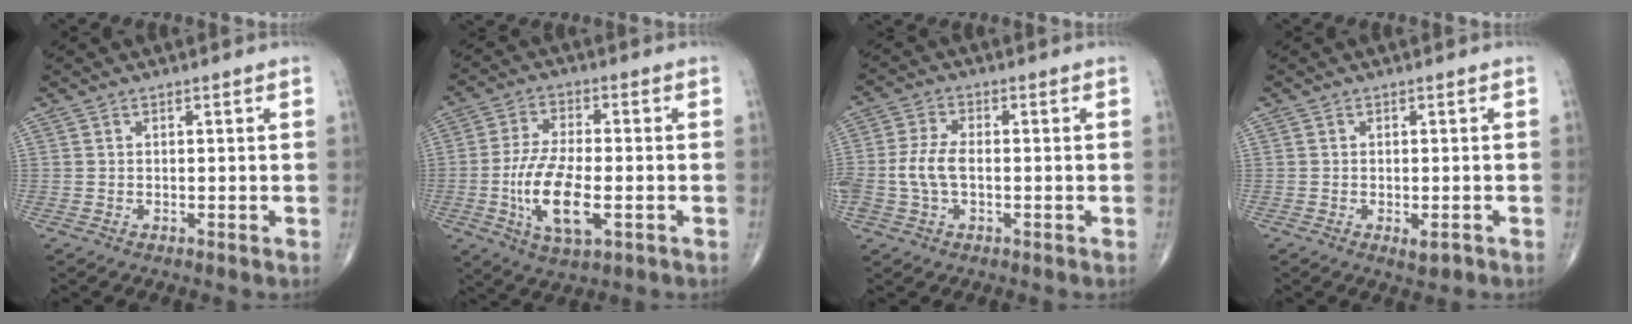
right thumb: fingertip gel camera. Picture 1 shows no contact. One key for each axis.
{"total": 12.4, "fx": -2.9, "fy": 5.1, "fz": 10.9, "tx": -0.209, "ty": 0.003, "tz": -0.052}
{"total": 6.1, "fx": -0.9, "fy": 3.4, "fz": 4.9, "tx": -0.119, "ty": 0.014, "tz": -0.019}
{"total": 2.1, "fx": -1.0, "fy": 0.8, "fz": 1.7, "tx": -0.021, "ty": -0.002, "tz": -0.013}